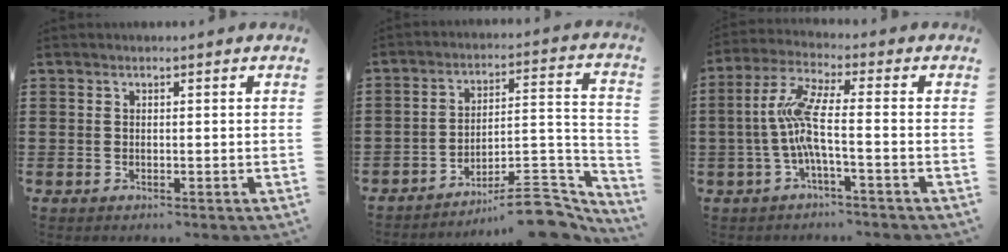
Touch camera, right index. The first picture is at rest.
{"total": 9.9, "force": [-8.3, 2.6, 4.7], "torque": [-0.050, 0.026, -0.157]}
{"total": 7.1, "force": [-1.3, 1.1, 6.9], "torque": [-0.160, -0.012, -0.035]}